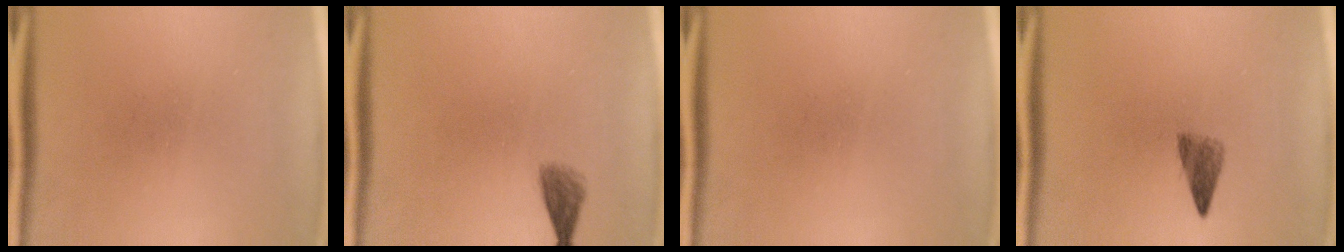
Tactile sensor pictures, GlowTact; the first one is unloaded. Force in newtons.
{"total": 2.0}
{"total": 0.0}
{"total": 2.8}